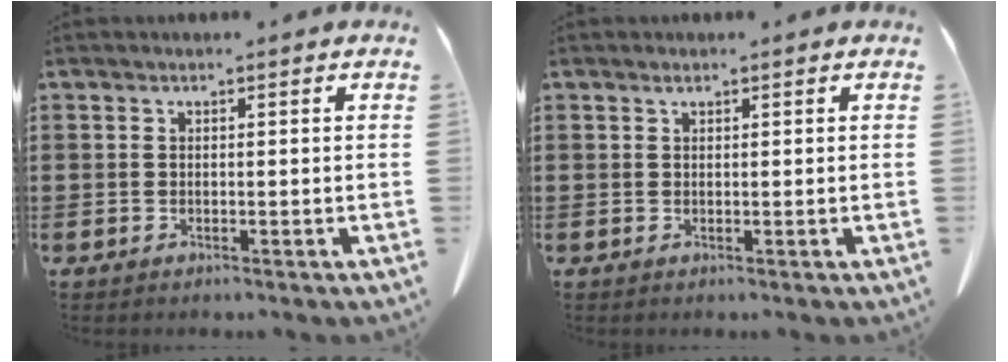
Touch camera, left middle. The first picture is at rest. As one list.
[{"total": 0.6, "force": [0.5, 0.1, 0.4], "torque": [-0.011, -0.001, 0.010]}]